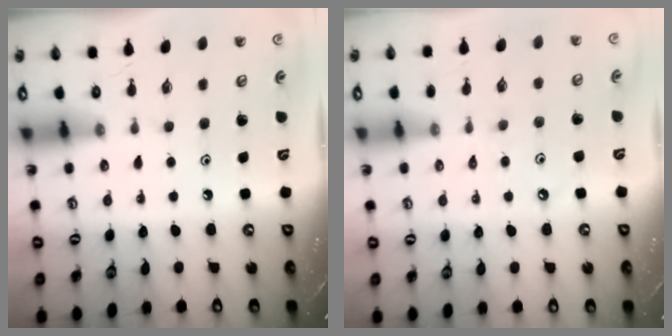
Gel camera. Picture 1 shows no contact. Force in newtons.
{"total": 1.1, "press": 1.1, "slide": 0.3}